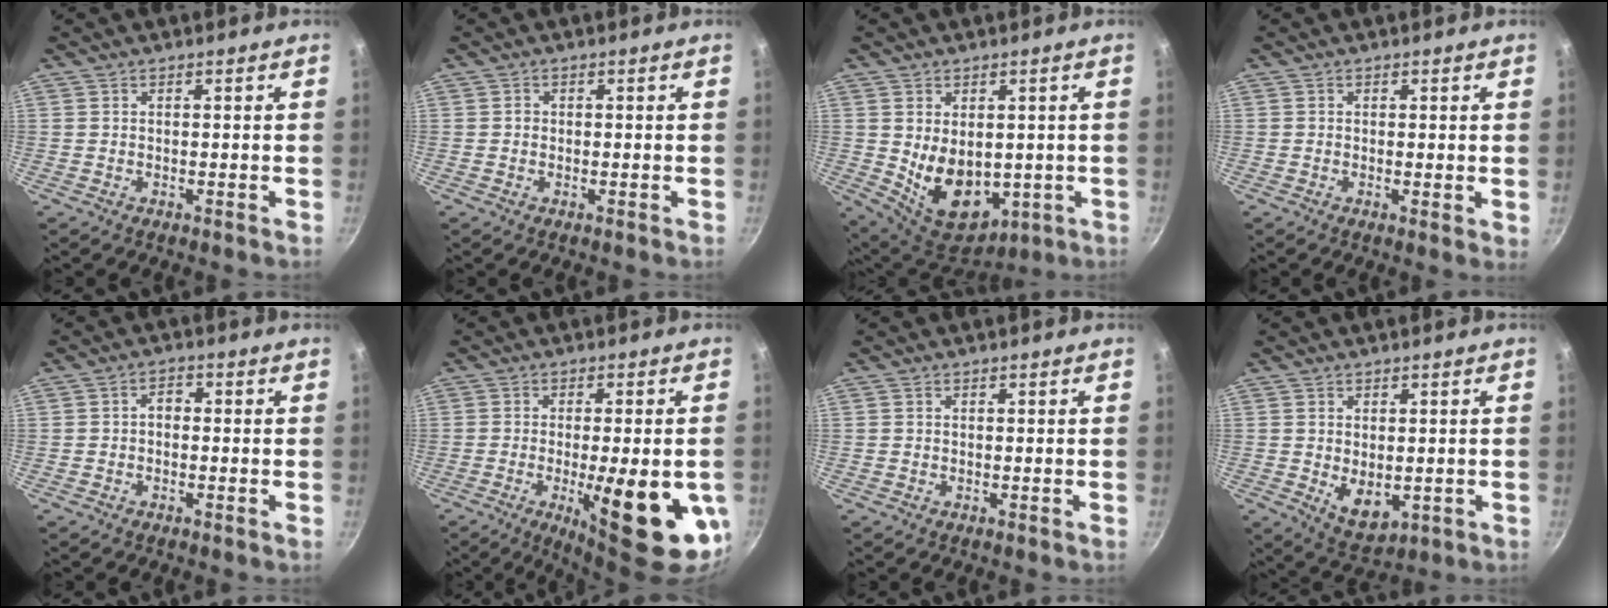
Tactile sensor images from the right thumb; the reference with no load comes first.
{"total": 0.8, "force": [-0.1, 0.7, 0.2], "torque": [-0.001, 0.004, -0.003]}
{"total": 13.2, "force": [-0.4, 9.0, 9.6], "torque": [-0.127, -0.026, 0.025]}
{"total": 1.4, "force": [0.2, 0.5, 1.3], "torque": [-0.018, -0.006, -0.001]}
{"total": 2.3, "force": [-0.4, 1.6, 1.5], "torque": [-0.020, 0.013, -0.011]}
{"total": 18.8, "force": [-5.2, 5.5, 17.3], "torque": [-0.211, -0.002, -0.060]}
{"total": 0.0}
{"total": 6.7, "force": [-0.4, 4.3, 5.1], "torque": [-0.070, -0.017, 0.008]}